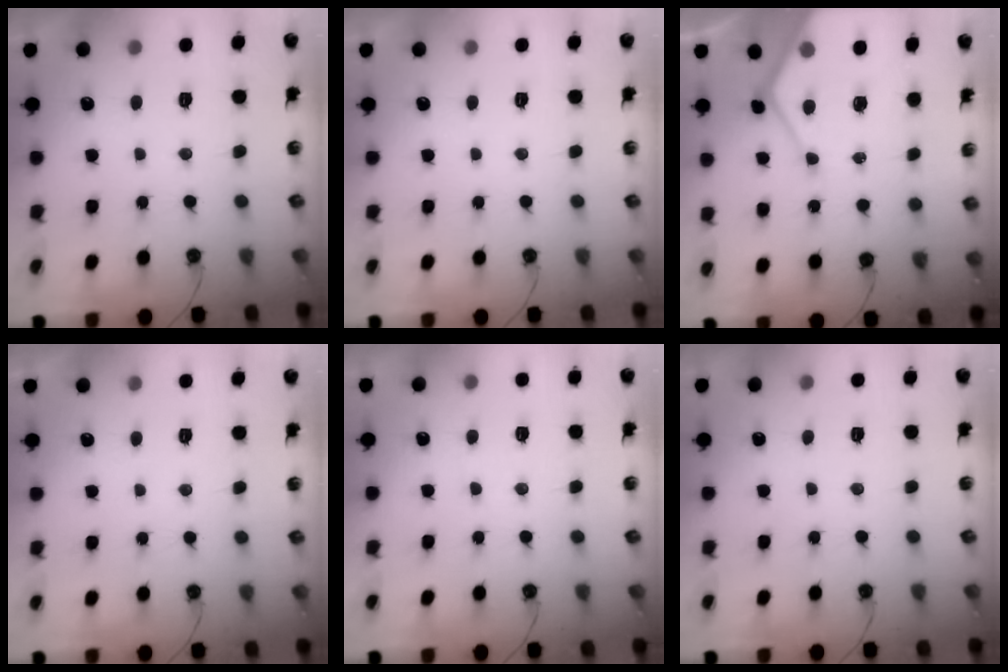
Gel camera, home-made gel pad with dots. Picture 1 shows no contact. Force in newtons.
{"total": 0.0}
{"total": 11.0, "press": 11.0, "slide": 1.0}
{"total": 0.0}
{"total": 2.7, "press": 2.7, "slide": 0.4}
{"total": 3.3, "press": 3.2, "slide": 0.4}